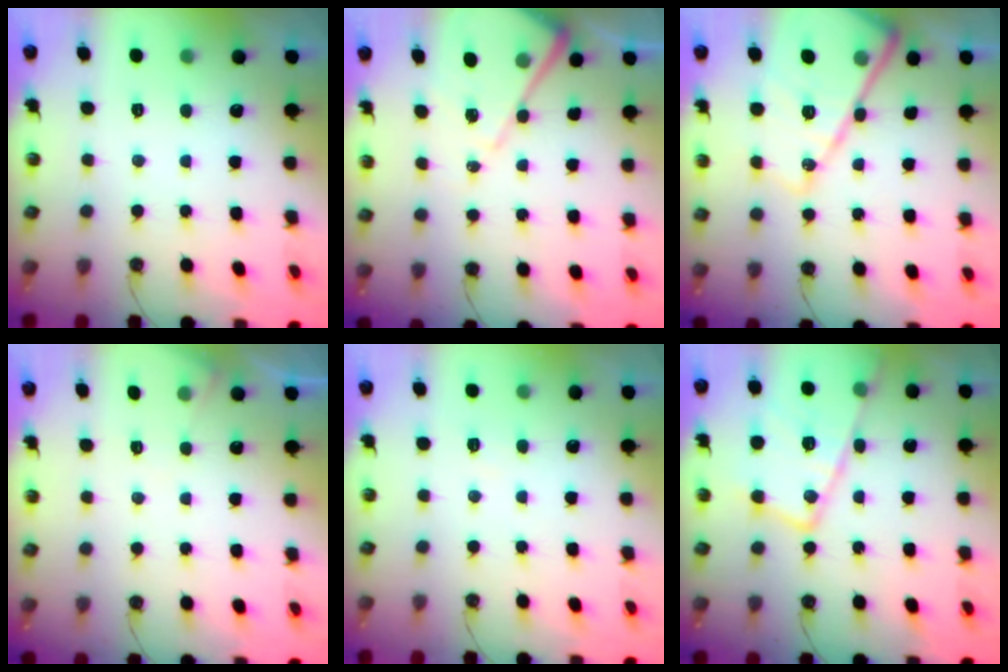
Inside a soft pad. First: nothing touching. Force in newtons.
{"total": 11.2, "press": 11.2, "slide": 0.8}
{"total": 19.7, "press": 19.5, "slide": 2.1}
{"total": 4.4, "press": 4.4, "slide": 0.6}
{"total": 4.5, "press": 4.5, "slide": 0.7}
{"total": 19.9, "press": 19.8, "slide": 1.8}